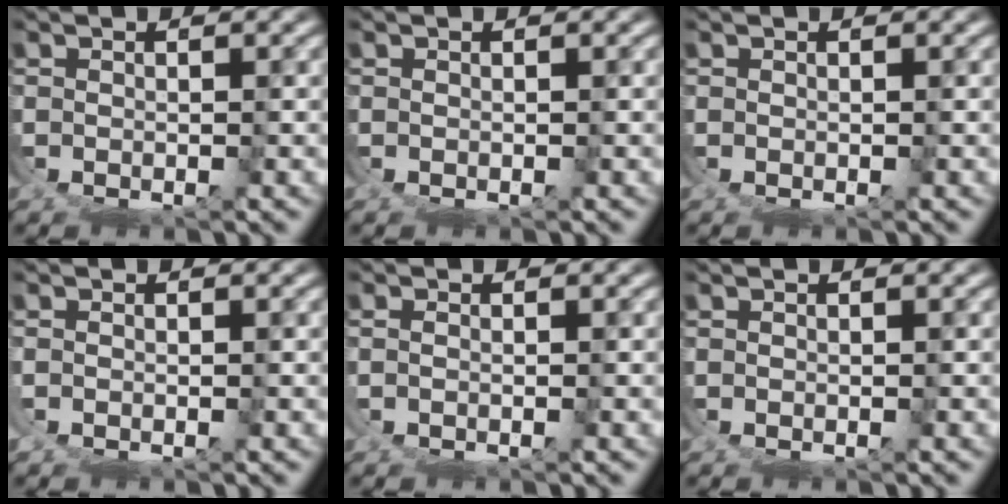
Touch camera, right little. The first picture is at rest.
{"total": 0.0}
{"total": 0.0}
{"total": 1.1, "force": [-0.2, 0.9, 0.5], "torque": [-0.017, 0.001, -0.006]}
{"total": 0.8, "force": [-0.2, 0.6, 0.5], "torque": [-0.014, -0.001, -0.006]}
{"total": 0.0}